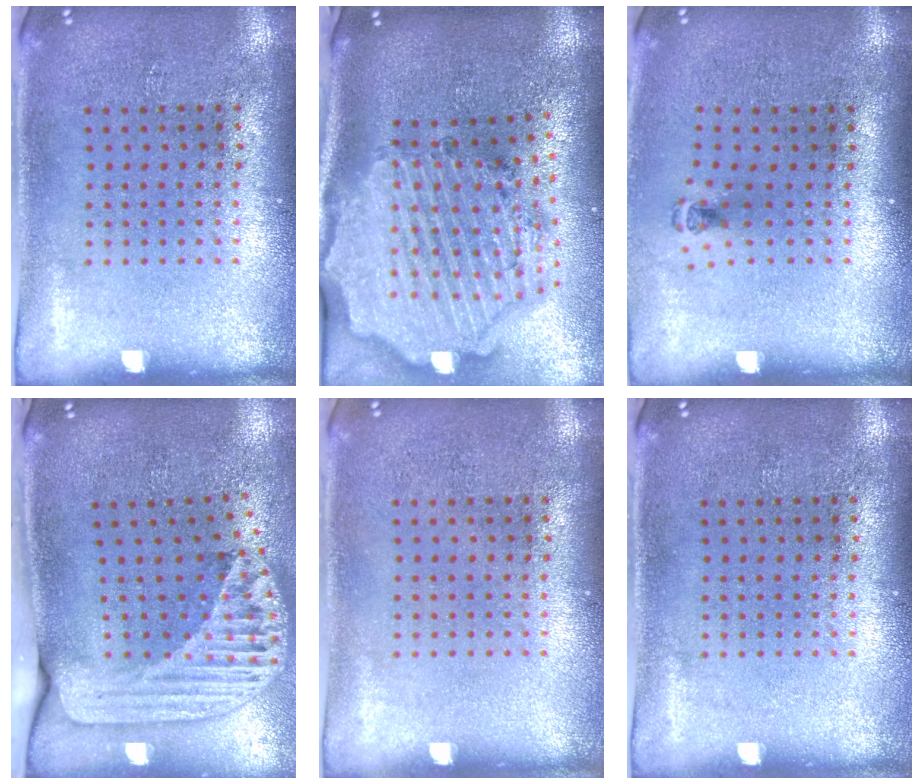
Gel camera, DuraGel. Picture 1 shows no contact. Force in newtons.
{"total": 4.1, "press": 3.3, "slide": 2.4}
{"total": 0.5, "press": 0.4, "slide": 0.4}
{"total": 2.5, "press": 1.8, "slide": 1.8}
{"total": 0.0}
{"total": 0.0}